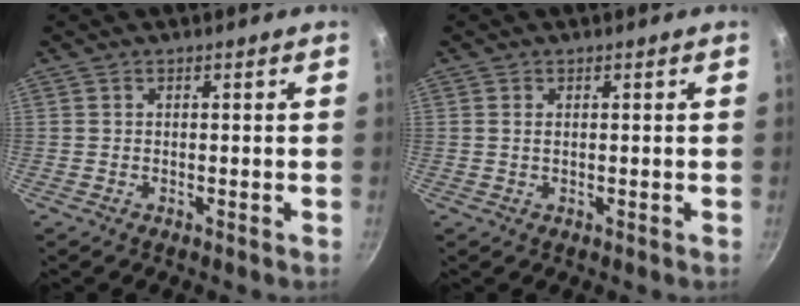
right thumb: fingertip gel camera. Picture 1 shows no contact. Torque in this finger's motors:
{"motor_torque": [-0.65, -0.09, -0.57, 0.35, -0.01]}